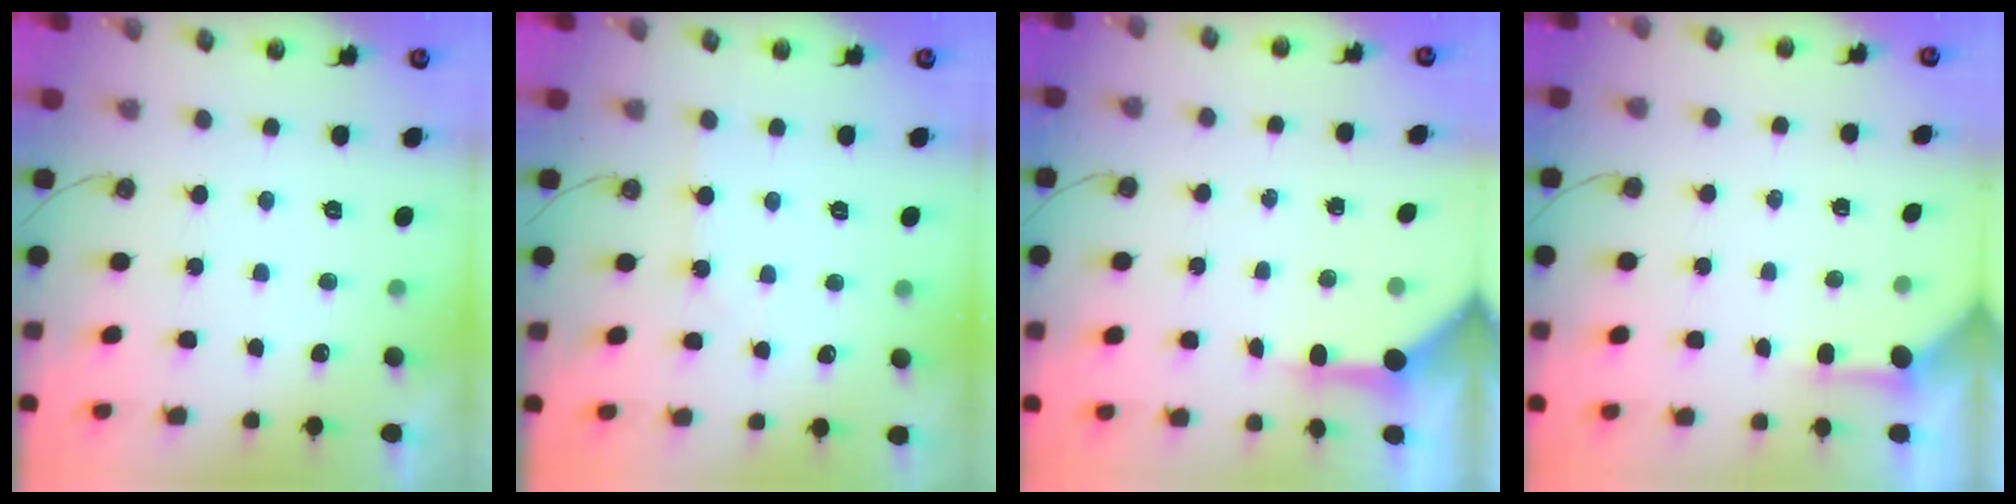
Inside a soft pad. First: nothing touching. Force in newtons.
{"total": 3.0, "press": 3.0, "slide": 0.4}
{"total": 6.4, "press": 6.4, "slide": 0.6}
{"total": 2.4, "press": 2.4, "slide": 0.4}